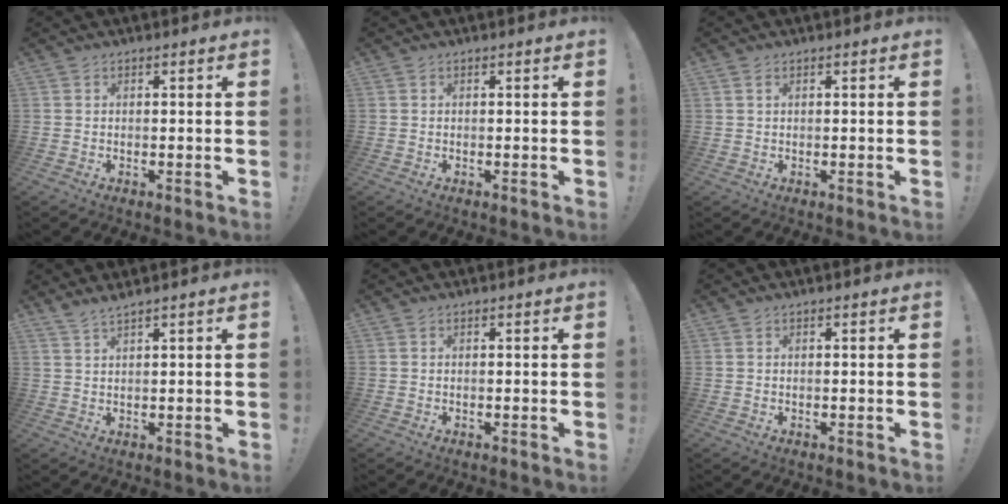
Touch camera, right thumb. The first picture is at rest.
{"total": 0.0}
{"total": 0.7, "force": [0.3, 0.3, 0.6], "torque": [-0.013, 0.002, 0.005]}
{"total": 2.6, "force": [2.1, -0.5, 1.4], "torque": [-0.030, -0.009, 0.038]}
{"total": 0.0}
{"total": 0.0}